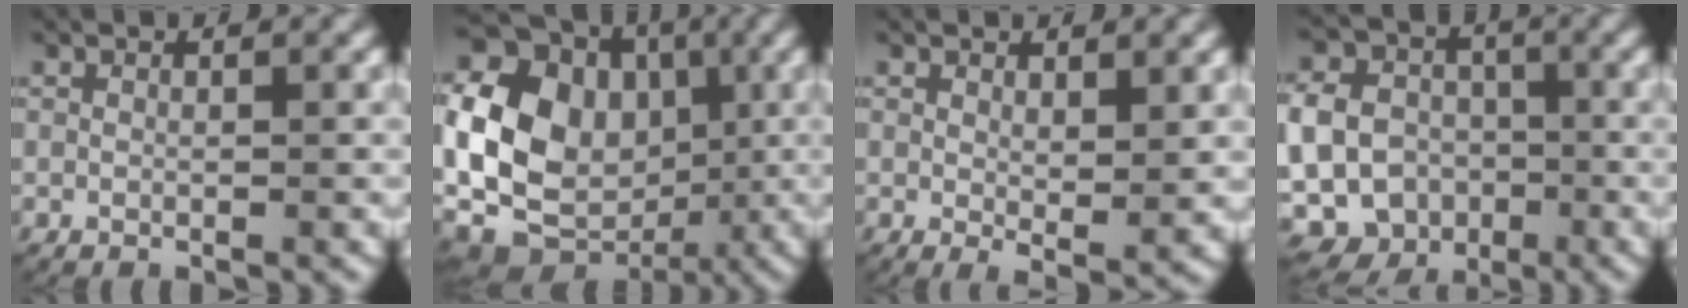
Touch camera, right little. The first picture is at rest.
{"total": 17.5, "force": [-0.3, 15.0, 9.0], "torque": [-0.214, -0.028, -0.005]}
{"total": 2.0, "force": [0.7, 0.6, 1.8], "torque": [-0.027, -0.015, 0.016]}
{"total": 17.8, "force": [-6.0, 16.0, 4.9], "torque": [-0.150, -0.081, -0.102]}